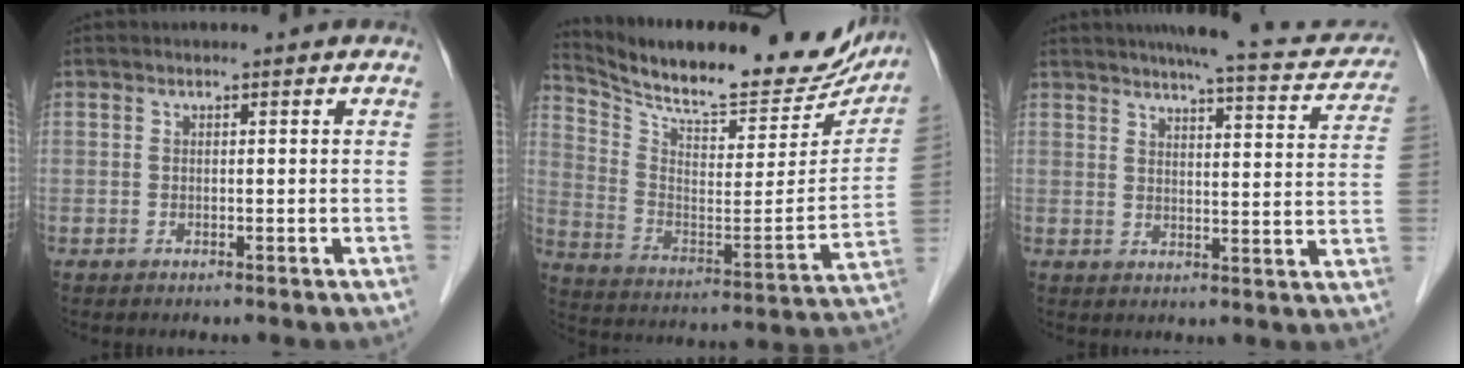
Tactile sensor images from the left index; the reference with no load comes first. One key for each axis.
{"total": 25.9, "fx": 23.2, "fy": 5.8, "fz": 10.0, "tx": -0.164, "ty": -0.047, "tz": 0.327}
{"total": 13.9, "fx": 12.4, "fy": 2.1, "fz": 5.8, "tx": -0.062, "ty": -0.011, "tz": 0.135}